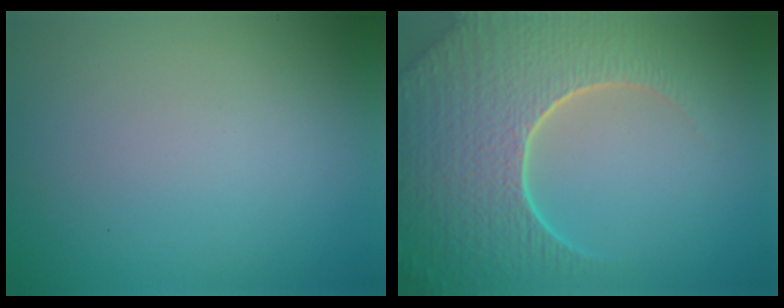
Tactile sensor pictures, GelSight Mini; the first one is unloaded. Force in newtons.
{"total": 8.9, "press": 6.1, "slide": 6.5}